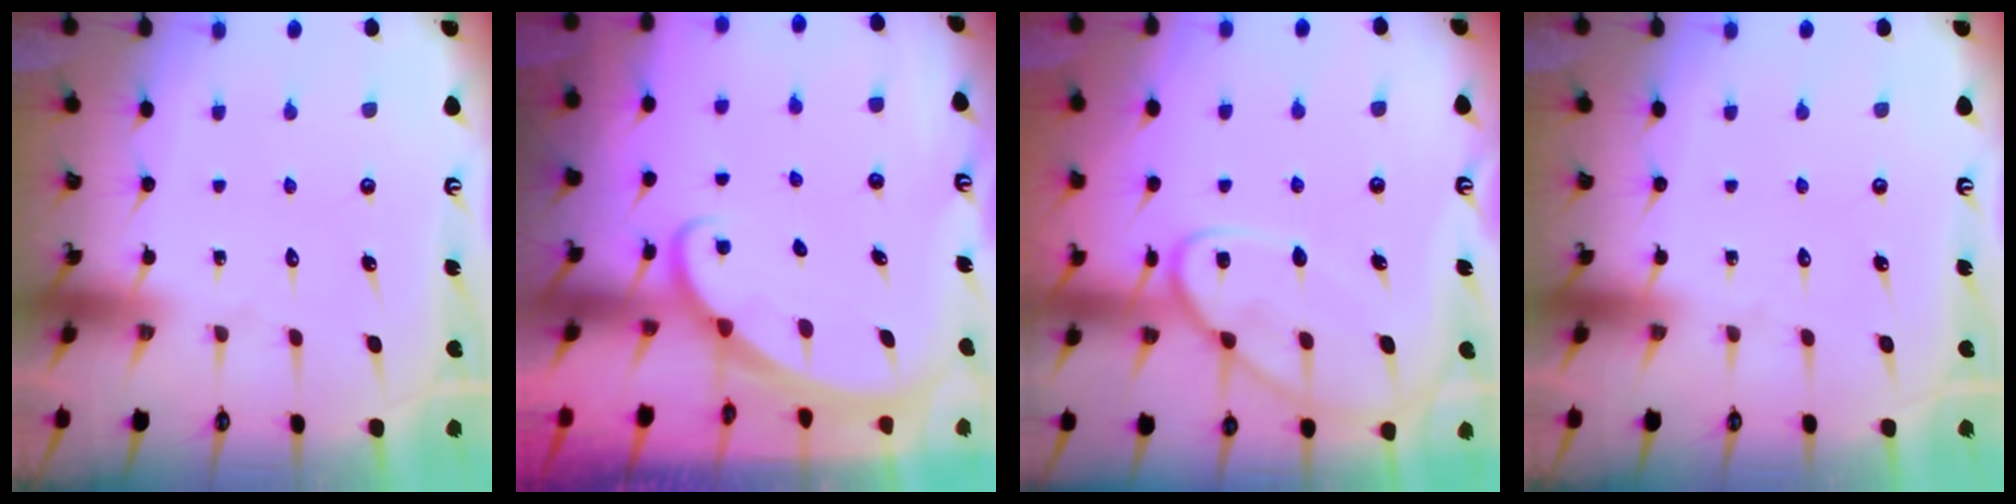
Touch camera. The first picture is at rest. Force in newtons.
{"total": 1.8, "press": 1.8, "slide": 0.1}
{"total": 11.6, "press": 11.6, "slide": 0.9}
{"total": 0.0}